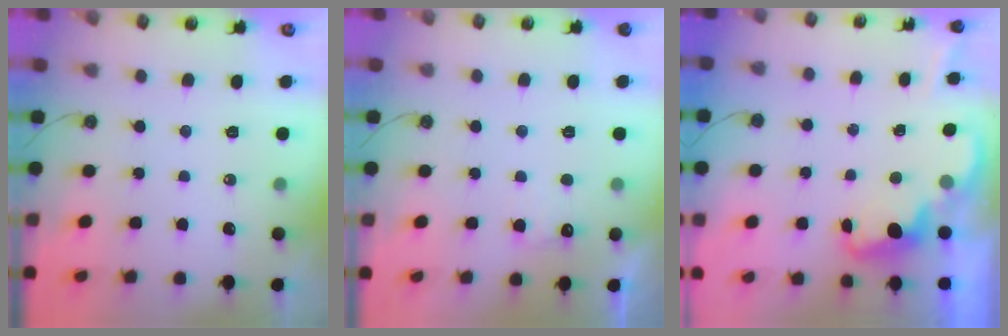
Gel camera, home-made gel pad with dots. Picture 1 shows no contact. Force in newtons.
{"total": 6.9, "press": 6.8, "slide": 1.4}
{"total": 2.2, "press": 2.1, "slide": 0.5}